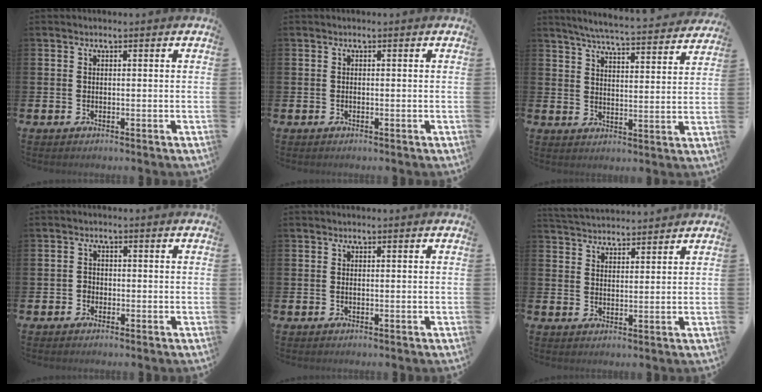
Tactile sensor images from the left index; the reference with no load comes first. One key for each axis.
{"total": 0.0}
{"total": 5.9, "fx": 5.7, "fy": 0.1, "fz": 1.6, "tx": -0.047, "ty": -0.042, "tz": 0.096}
{"total": 1.3, "fx": -0.6, "fy": 1.1, "fz": 0.3, "tx": 0.001, "ty": 0.001, "tz": -0.016}
{"total": 0.0}
{"total": 3.7, "fx": 3.7, "fy": 0.4, "fz": -0.1, "tx": -0.008, "ty": -0.022, "tz": 0.067}